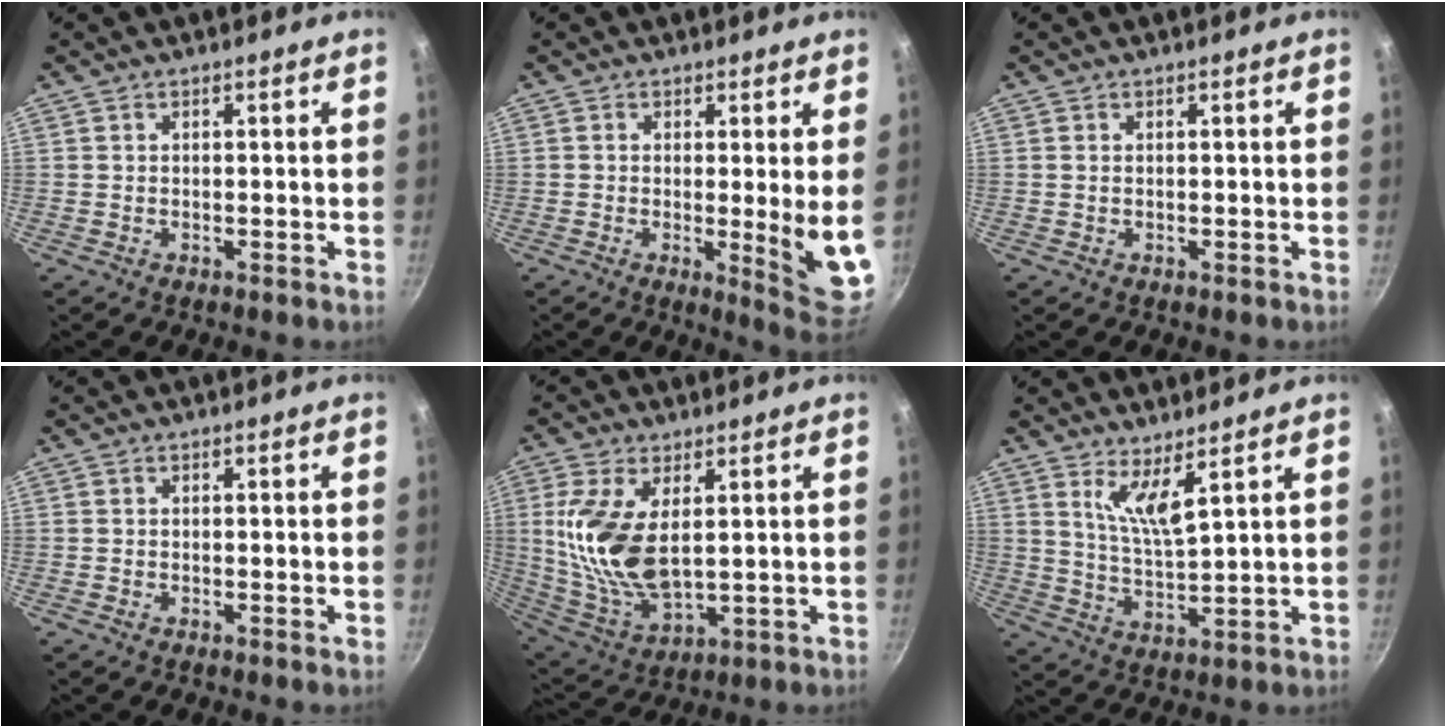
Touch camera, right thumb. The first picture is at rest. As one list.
[{"total": 8.0, "force": [0.0, 1.0, 8.0], "torque": [-0.109, -0.029, 0.001]}, {"total": 0.0}, {"total": 0.0}, {"total": 15.0, "force": [2.7, 7.7, 12.6], "torque": [-0.248, -0.023, 0.065]}, {"total": 6.2, "force": [3.9, 0.8, 4.7], "torque": [-0.090, -0.049, 0.079]}]